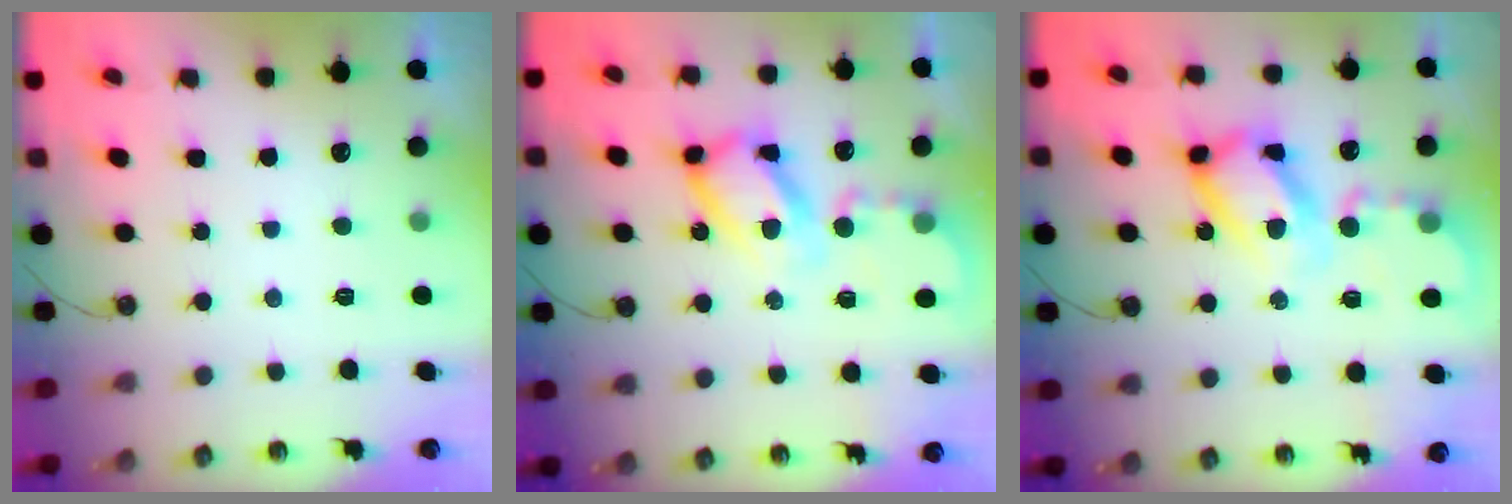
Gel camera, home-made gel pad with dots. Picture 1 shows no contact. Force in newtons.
{"total": 13.9, "press": 13.8, "slide": 1.3}
{"total": 16.4, "press": 16.3, "slide": 1.6}